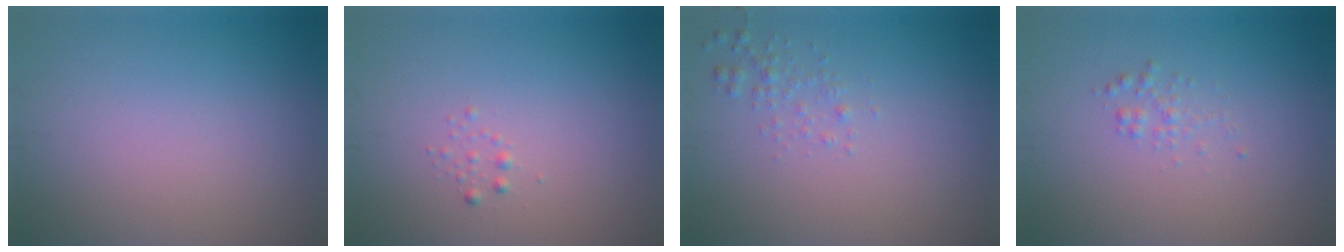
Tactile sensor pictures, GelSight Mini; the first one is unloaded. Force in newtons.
{"total": 0.6, "press": 0.6, "slide": 0.1}
{"total": 1.1, "press": 1.1, "slide": 0.1}
{"total": 1.0, "press": 1.0, "slide": 0.0}